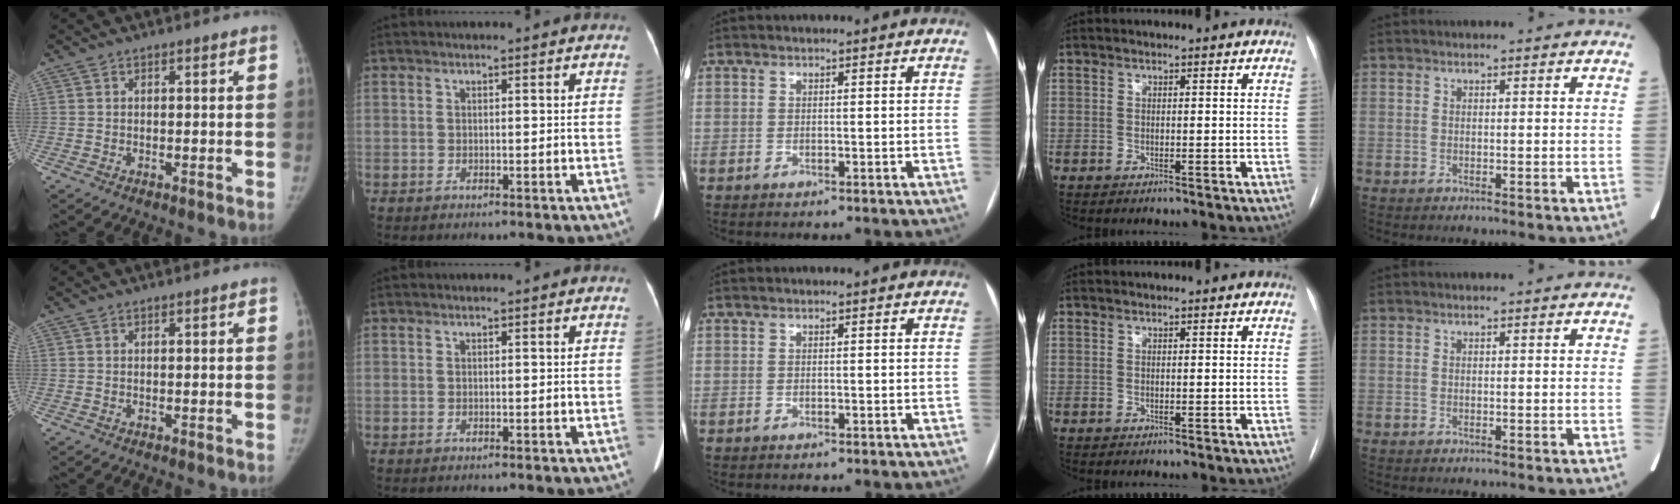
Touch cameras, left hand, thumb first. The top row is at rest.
{}